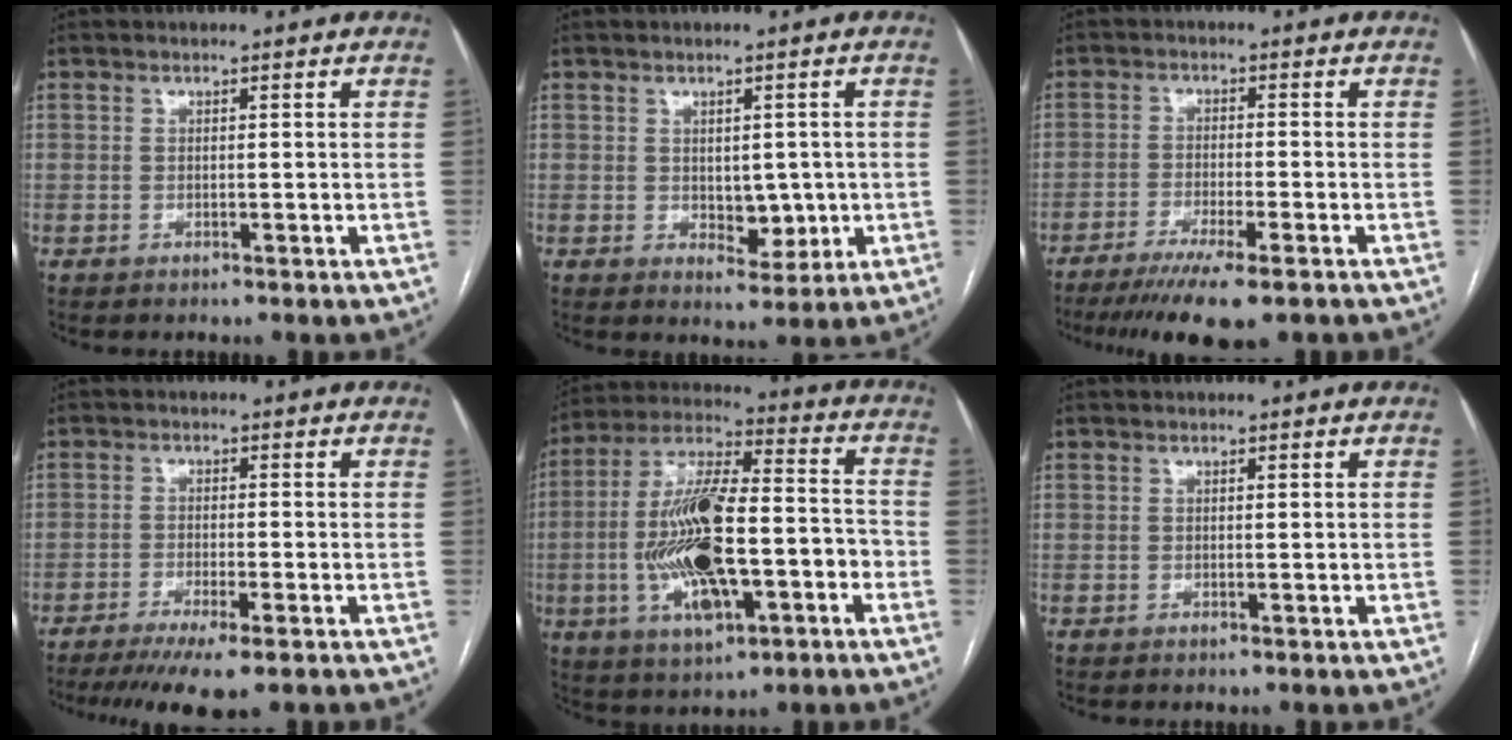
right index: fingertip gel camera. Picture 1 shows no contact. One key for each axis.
{"total": 4.7, "fx": -0.2, "fy": 2.8, "fz": 3.7, "tx": -0.045, "ty": -0.001, "tz": 0.009}
{"total": 10.5, "fx": -7.7, "fy": 1.0, "fz": 7.1, "tx": -0.105, "ty": -0.022, "tz": -0.118}
{"total": 8.7, "fx": -6.3, "fy": 0.9, "fz": 5.9, "tx": -0.088, "ty": -0.018, "tz": -0.098}
{"total": 19.2, "fx": -4.9, "fy": 5.9, "fz": 17.6, "tx": -0.347, "ty": 0.013, "tz": -0.077}
{"total": 0.0}